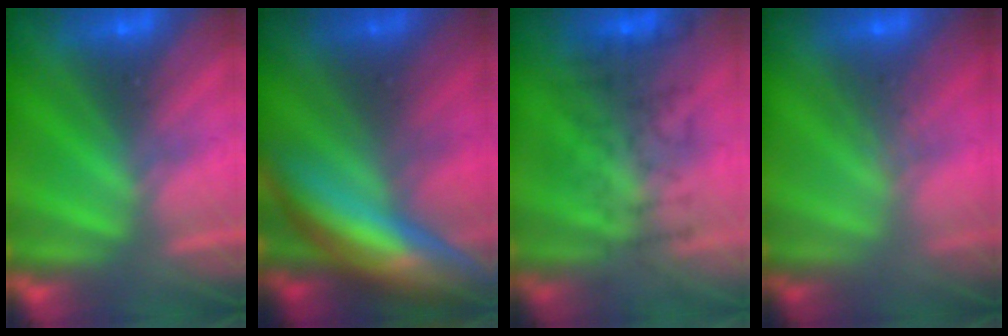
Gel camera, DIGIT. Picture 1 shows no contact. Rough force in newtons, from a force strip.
{"total": 6.5}
{"total": 4.8}
{"total": 2.9}